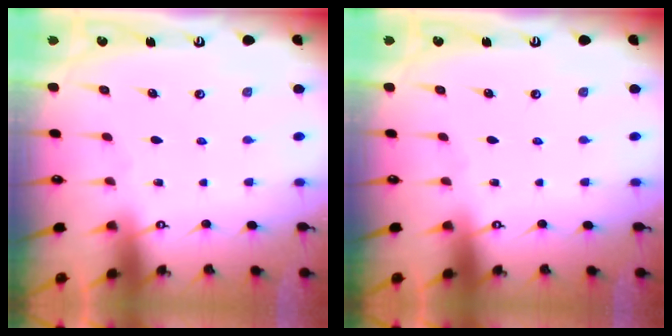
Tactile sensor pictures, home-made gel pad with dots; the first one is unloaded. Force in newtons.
{"total": 0.0}